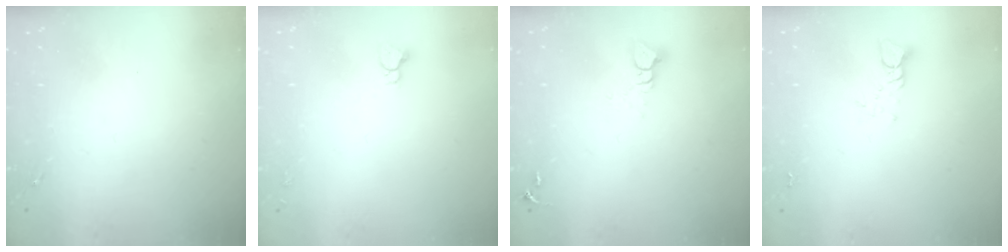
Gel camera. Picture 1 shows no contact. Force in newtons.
{"total": 2.9, "press": 2.9, "slide": 0.2}
{"total": 3.3, "press": 3.3, "slide": 0.3}
{"total": 3.8, "press": 3.8, "slide": 0.2}